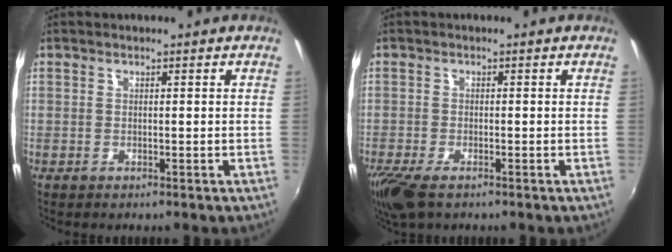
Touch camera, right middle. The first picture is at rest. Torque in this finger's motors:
{"motor_torque": [0.82, -0.84, 0.10, 0.08]}